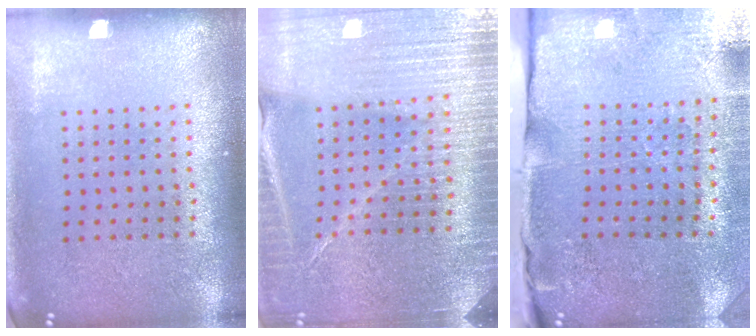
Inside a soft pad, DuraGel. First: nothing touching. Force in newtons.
{"total": 4.3, "press": 4.0, "slide": 1.7}
{"total": 4.8, "press": 3.9, "slide": 2.8}